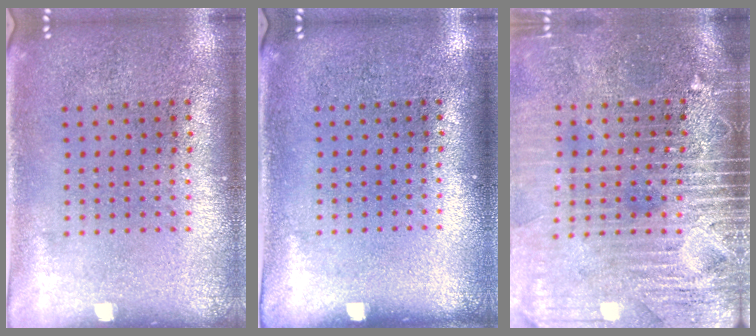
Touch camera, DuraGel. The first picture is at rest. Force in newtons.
{"total": 0.0}
{"total": 4.4, "press": 3.7, "slide": 2.3}